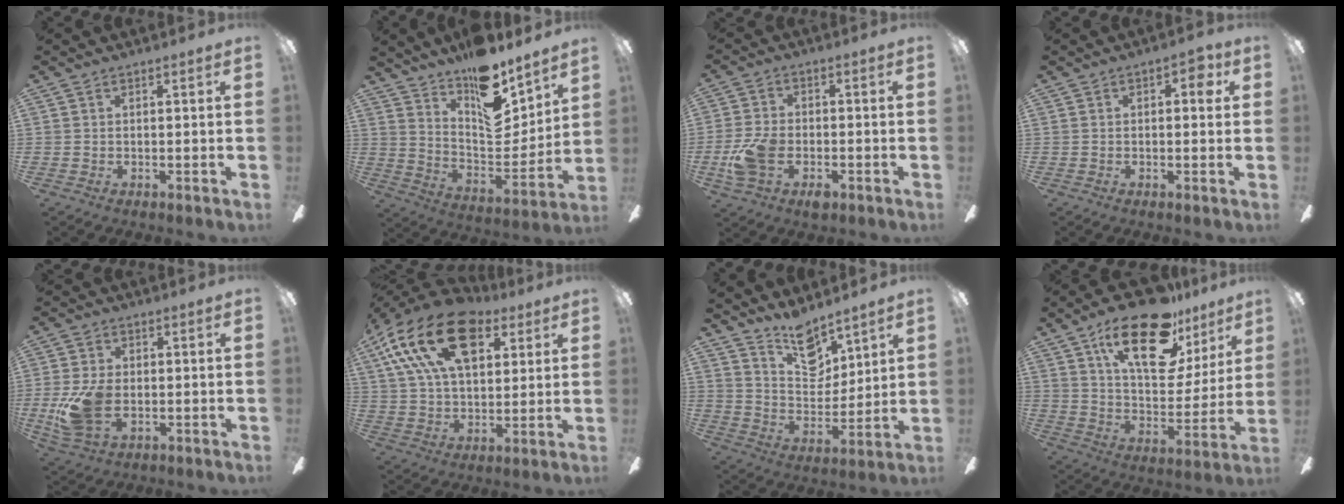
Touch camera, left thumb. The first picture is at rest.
{"total": 16.4, "force": [12.8, 6.1, 8.3], "torque": [-0.124, -0.104, 0.223]}
{"total": 8.3, "force": [-3.0, 5.3, 5.6], "torque": [-0.107, 0.016, -0.053]}
{"total": 4.0, "force": [1.1, 1.9, 3.4], "torque": [-0.044, 0.005, 0.012]}
{"total": 10.7, "force": [-1.8, 6.7, 8.2], "torque": [-0.170, 0.001, -0.027]}
{"total": 22.4, "force": [10.8, 12.7, 15.0], "torque": [-0.292, -0.035, 0.183]}
{"total": 12.0, "force": [9.7, 5.4, 4.5], "torque": [-0.076, -0.064, 0.183]}
{"total": 24.6, "force": [14.7, 10.7, 16.5], "torque": [-0.256, -0.072, 0.247]}